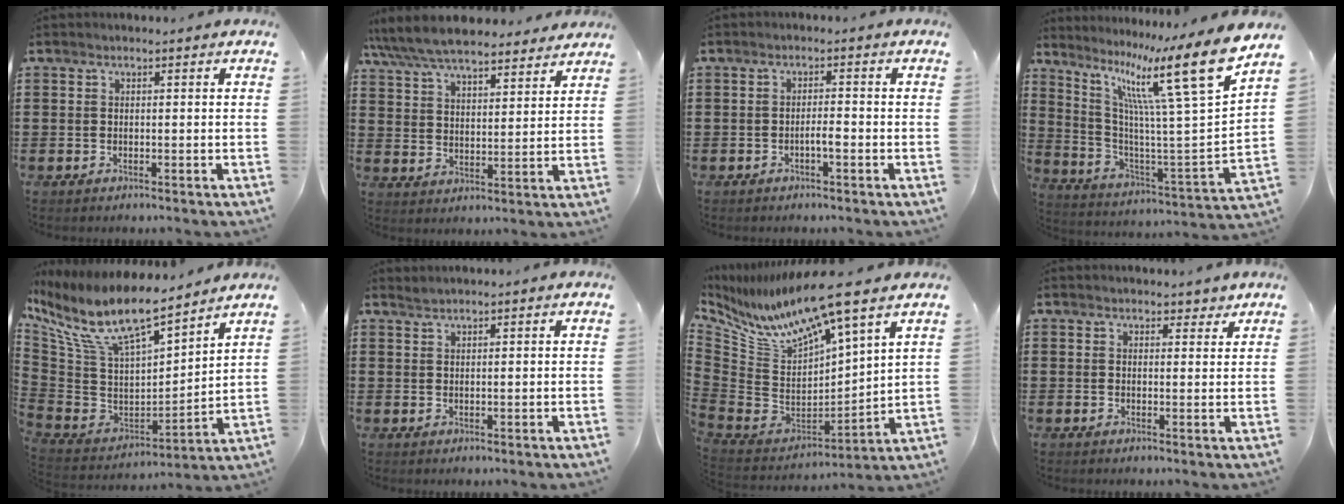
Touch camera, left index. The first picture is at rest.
{"total": 7.6, "force": [7.1, 1.5, 2.4], "torque": [-0.076, -0.029, 0.128]}
{"total": 2.0, "force": [-0.8, 0.3, 1.7], "torque": [-0.033, 0.003, -0.016]}
{"total": 16.9, "force": [10.0, 2.1, 13.5], "torque": [-0.249, -0.073, 0.145]}
{"total": 12.9, "force": [9.3, 3.3, 8.3], "torque": [-0.200, -0.063, 0.160]}
{"total": 1.0, "force": [0.9, -0.2, 0.4], "torque": [-0.007, -0.002, 0.018]}
{"total": 10.3, "force": [7.8, 1.4, 6.5], "torque": [-0.171, -0.065, 0.129]}
{"total": 2.1, "force": [1.8, 1.0, 0.5], "torque": [-0.007, 0.003, 0.031]}